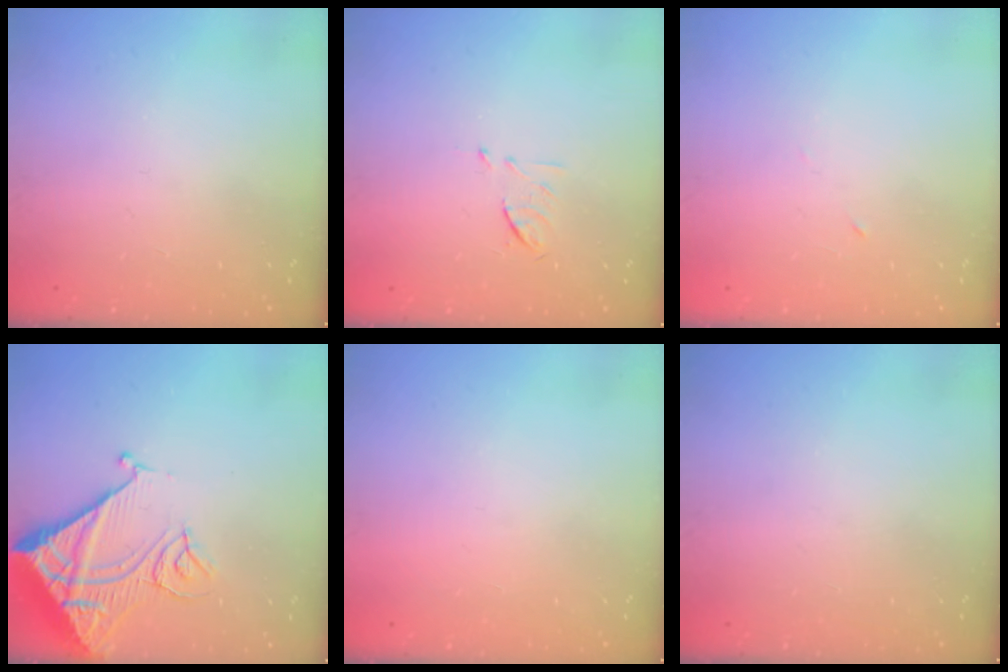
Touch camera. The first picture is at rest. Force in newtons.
{"total": 6.6, "press": 6.5, "slide": 0.9}
{"total": 2.7, "press": 2.5, "slide": 1.0}
{"total": 14.7, "press": 14.6, "slide": 1.7}
{"total": 1.5, "press": 1.5, "slide": 0.1}
{"total": 0.0}